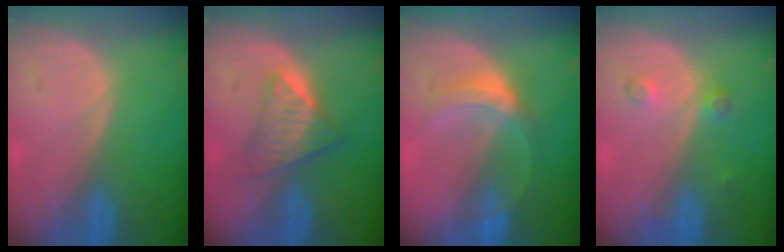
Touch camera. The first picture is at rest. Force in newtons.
{"total": 6.2, "press": 5.4, "slide": 3.1}
{"total": 5.1, "press": 4.8, "slide": 1.7}
{"total": 2.5, "press": 2.1, "slide": 1.3}